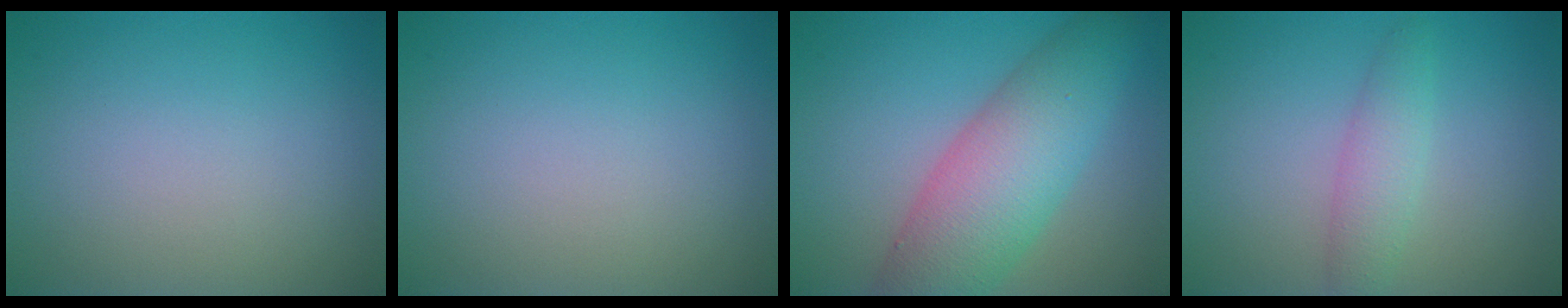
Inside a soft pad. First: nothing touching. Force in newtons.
{"total": 0.0}
{"total": 8.4, "press": 8.4, "slide": 0.3}
{"total": 2.5, "press": 2.5, "slide": 0.1}